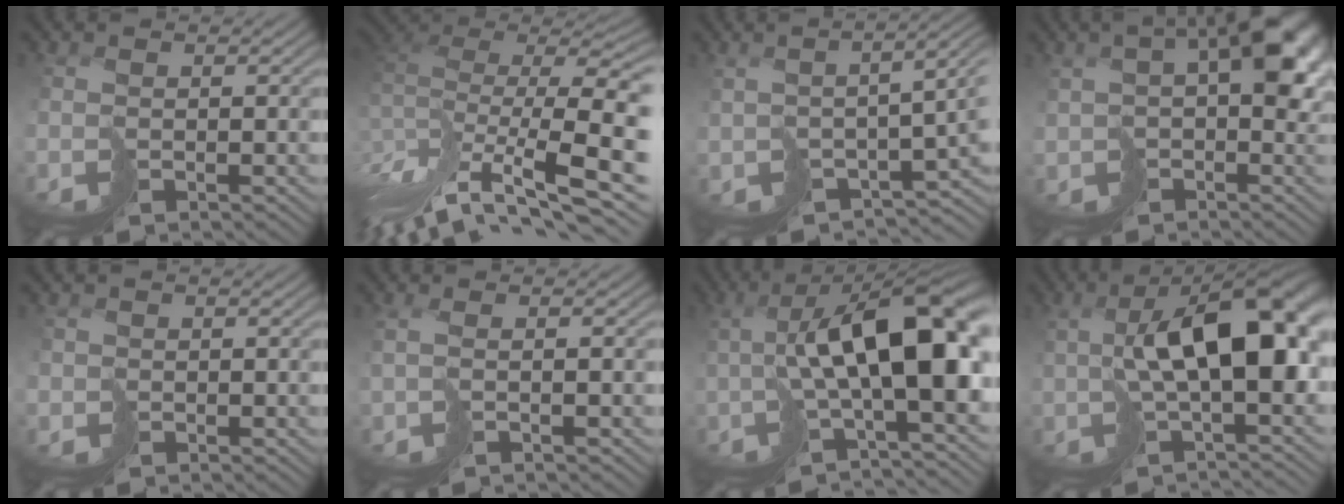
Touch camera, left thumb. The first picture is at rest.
{"total": 14.9, "force": [-3.6, 6.1, 13.0], "torque": [-0.270, 0.010, -0.057]}
{"total": 7.0, "force": [-1.6, 3.2, 6.1], "torque": [-0.113, -0.031, 0.000]}
{"total": 10.9, "force": [2.0, 6.2, 8.7], "torque": [-0.148, -0.003, 0.039]}
{"total": 1.2, "force": [-0.3, 1.2, 0.3], "torque": [-0.007, 0.000, -0.010]}
{"total": 1.9, "force": [-0.2, -0.1, 1.9], "torque": [-0.049, 0.003, 0.002]}
{"total": 13.9, "force": [0.3, 5.2, 12.9], "torque": [-0.214, 0.009, 0.024]}
{"total": 12.3, "force": [0.9, 5.1, 11.1], "torque": [-0.190, 0.011, 0.036]}